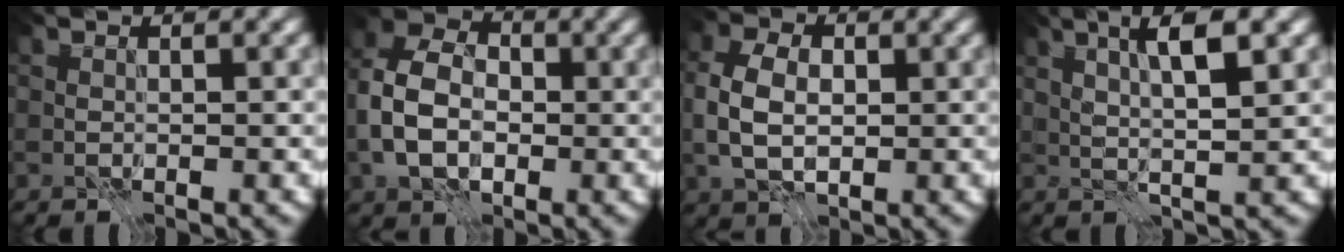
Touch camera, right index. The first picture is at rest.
{"total": 7.3, "force": [-1.0, 5.1, 5.1], "torque": [-0.109, 0.008, -0.029]}
{"total": 5.0, "force": [0.0, 3.4, 3.7], "torque": [-0.084, 0.003, -0.002]}
{"total": 5.1, "force": [1.9, 1.0, 4.6], "torque": [-0.083, 0.004, 0.033]}